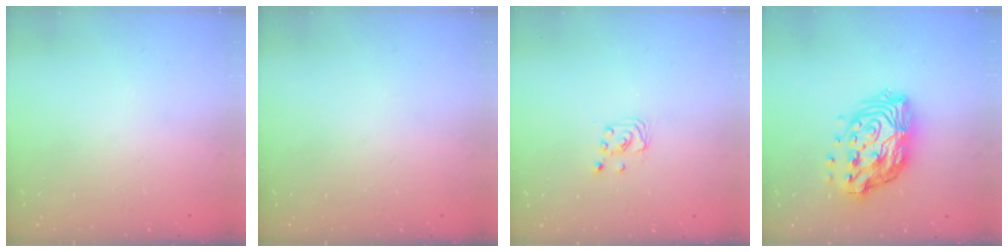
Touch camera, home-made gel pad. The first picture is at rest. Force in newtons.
{"total": 0.0}
{"total": 1.9, "press": 1.9, "slide": 0.1}
{"total": 16.0, "press": 16.0, "slide": 1.1}